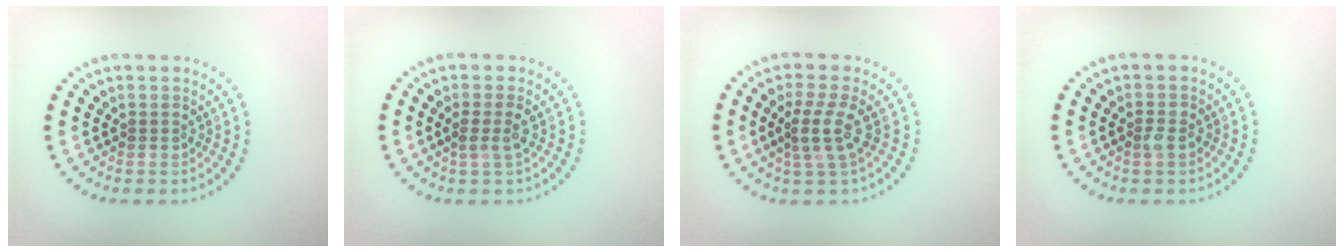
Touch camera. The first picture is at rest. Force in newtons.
{"total": 1.5, "press": 1.1, "slide": 1.0}
{"total": 2.9, "press": 2.2, "slide": 1.9}
{"total": 1.1, "press": 1.1, "slide": 0.2}